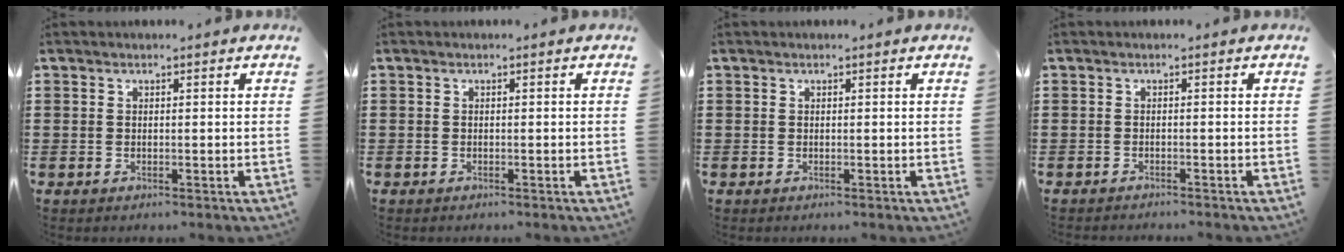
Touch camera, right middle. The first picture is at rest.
{"total": 0.0}
{"total": 0.0}
{"total": 0.8, "force": [-0.8, -0.1, 0.0], "torque": [-0.003, 0.000, -0.017]}